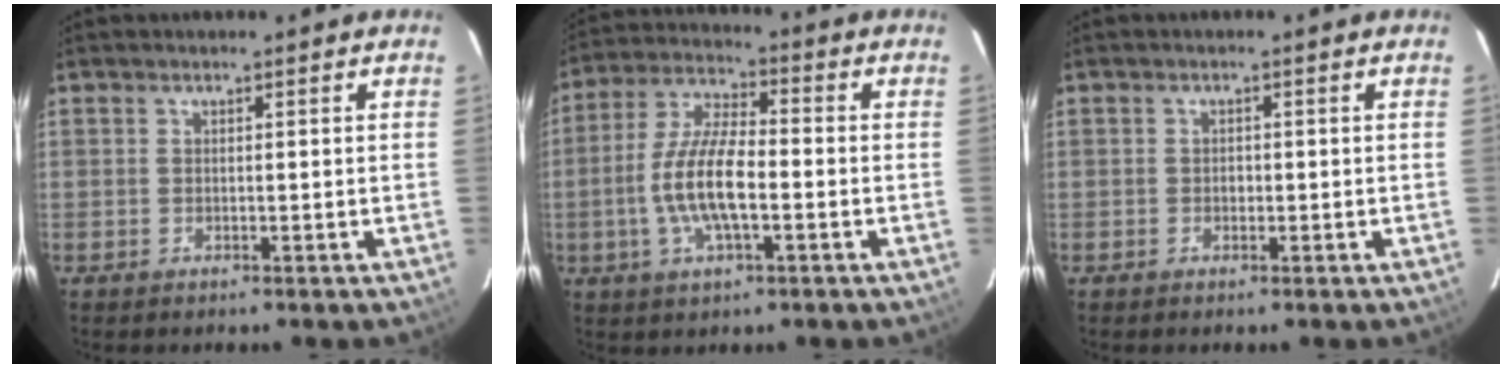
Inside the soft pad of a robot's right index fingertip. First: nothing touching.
{"total": 11.7, "force": [-2.8, 4.0, 10.7], "torque": [-0.221, 0.001, -0.054]}
{"total": 1.0, "force": [-0.3, 0.8, 0.4], "torque": [-0.006, 0.002, -0.004]}